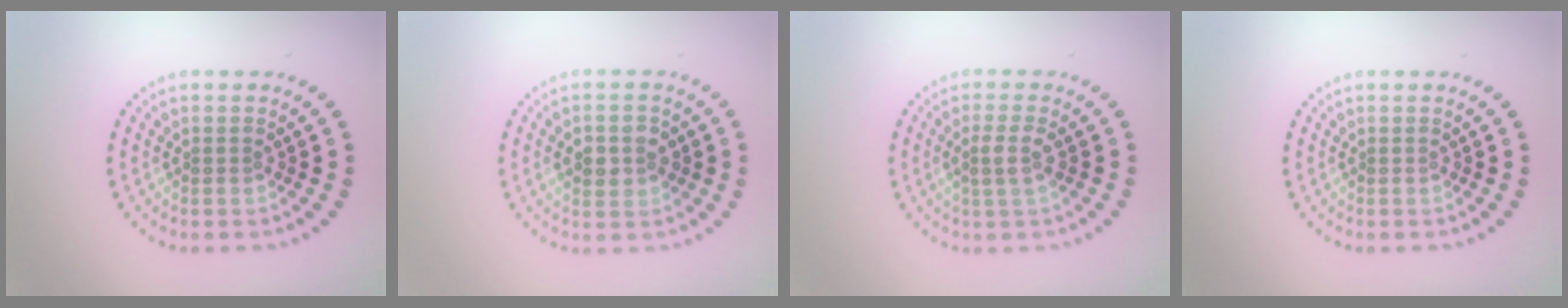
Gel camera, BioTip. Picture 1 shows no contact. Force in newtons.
{"total": 2.4, "press": 2.4, "slide": 0.2}
{"total": 1.7, "press": 1.5, "slide": 0.8}
{"total": 0.0}